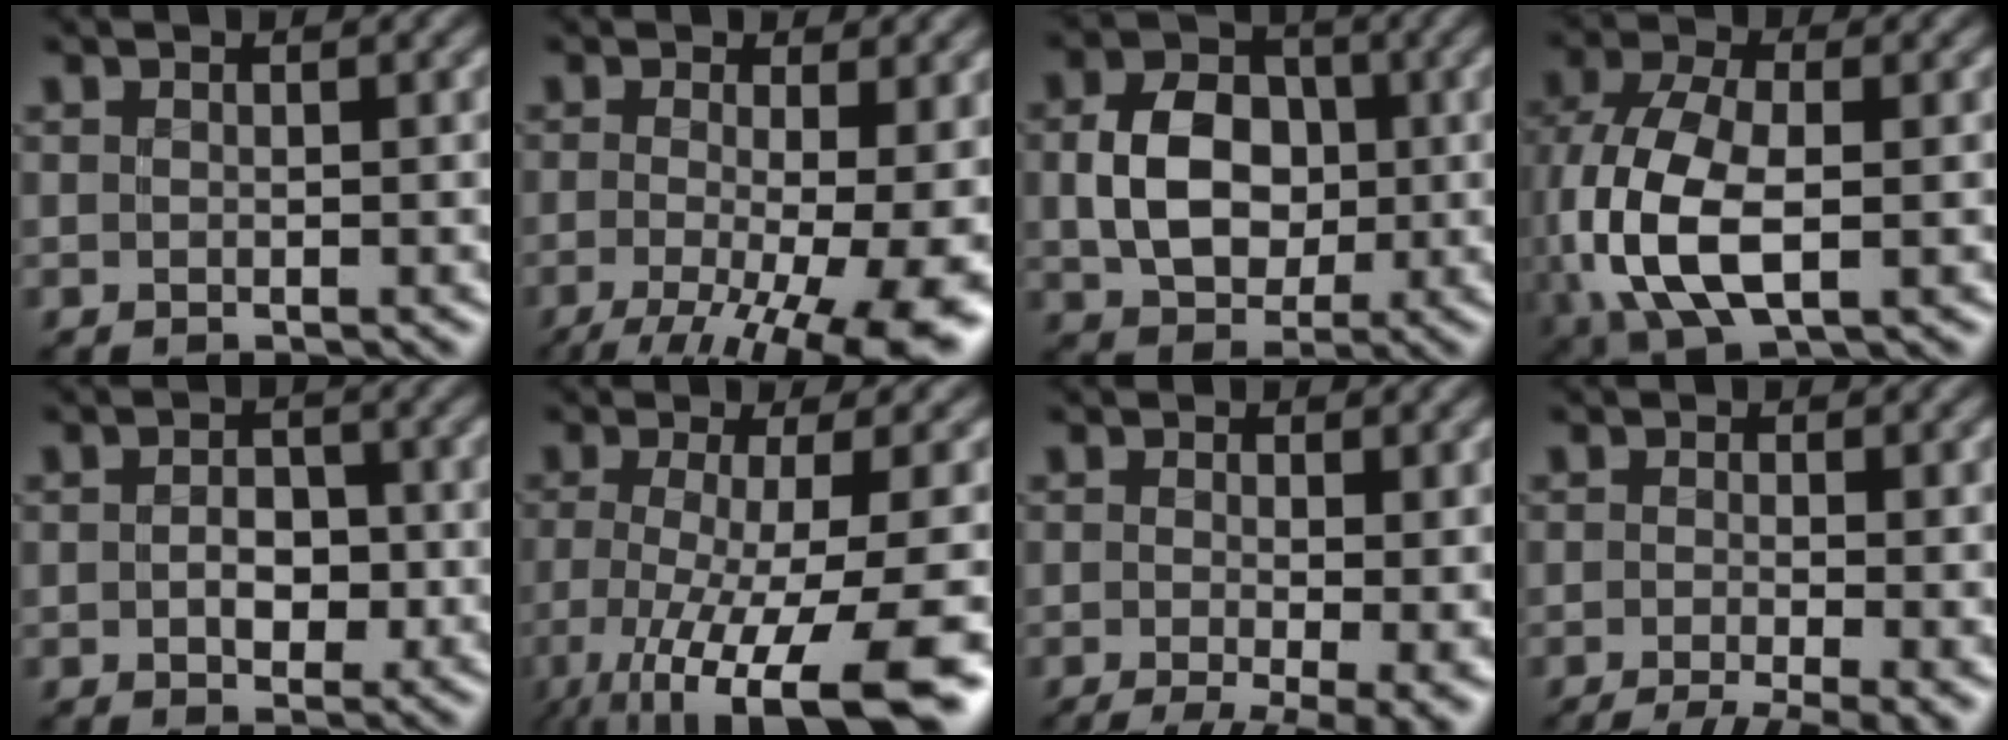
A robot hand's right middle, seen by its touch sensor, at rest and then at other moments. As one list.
[{"total": 12.4, "force": [-3.3, 4.0, 11.3], "torque": [-0.150, -0.021, -0.038]}, {"total": 6.4, "force": [-0.2, 5.0, 4.0], "torque": [-0.079, -0.002, -0.002]}, {"total": 10.0, "force": [-1.7, 5.6, 8.1], "torque": [-0.196, -0.014, -0.031]}, {"total": 2.8, "force": [-0.7, 1.9, 1.9], "torque": [-0.031, -0.006, -0.013]}, {"total": 11.5, "force": [-4.6, 2.9, 10.1], "torque": [-0.148, -0.023, -0.069]}, {"total": 5.8, "force": [-1.5, 1.5, 5.4], "torque": [-0.071, -0.019, -0.020]}, {"total": 6.3, "force": [-2.3, 1.7, 5.6], "torque": [-0.071, -0.016, -0.029]}]